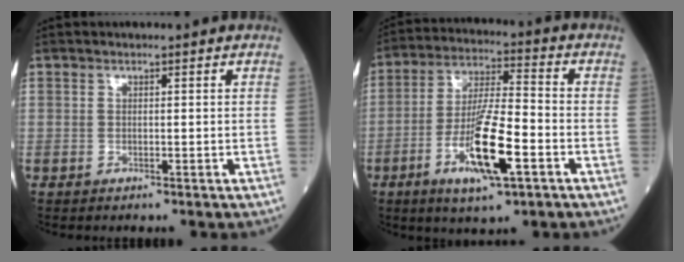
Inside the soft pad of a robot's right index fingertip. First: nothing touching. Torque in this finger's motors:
{"motor_torque": [1.64, -0.50, 0.63, 0.21]}